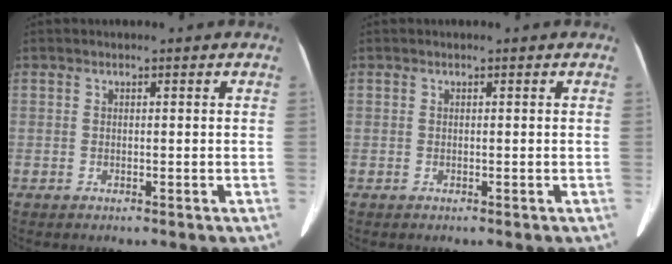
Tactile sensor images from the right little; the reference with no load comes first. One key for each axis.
{"total": 0.0}